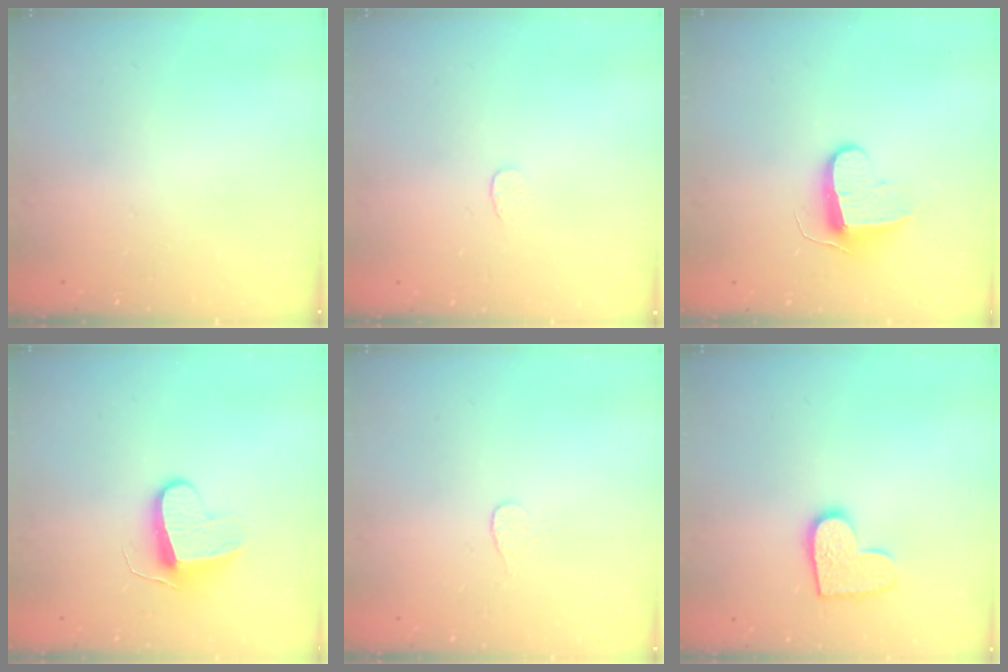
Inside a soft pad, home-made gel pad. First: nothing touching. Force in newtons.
{"total": 3.0, "press": 3.0, "slide": 0.2}
{"total": 9.1, "press": 9.1, "slide": 0.3}
{"total": 8.8, "press": 8.8, "slide": 0.2}
{"total": 2.7, "press": 2.7, "slide": 0.3}
{"total": 10.5, "press": 10.5, "slide": 0.6}